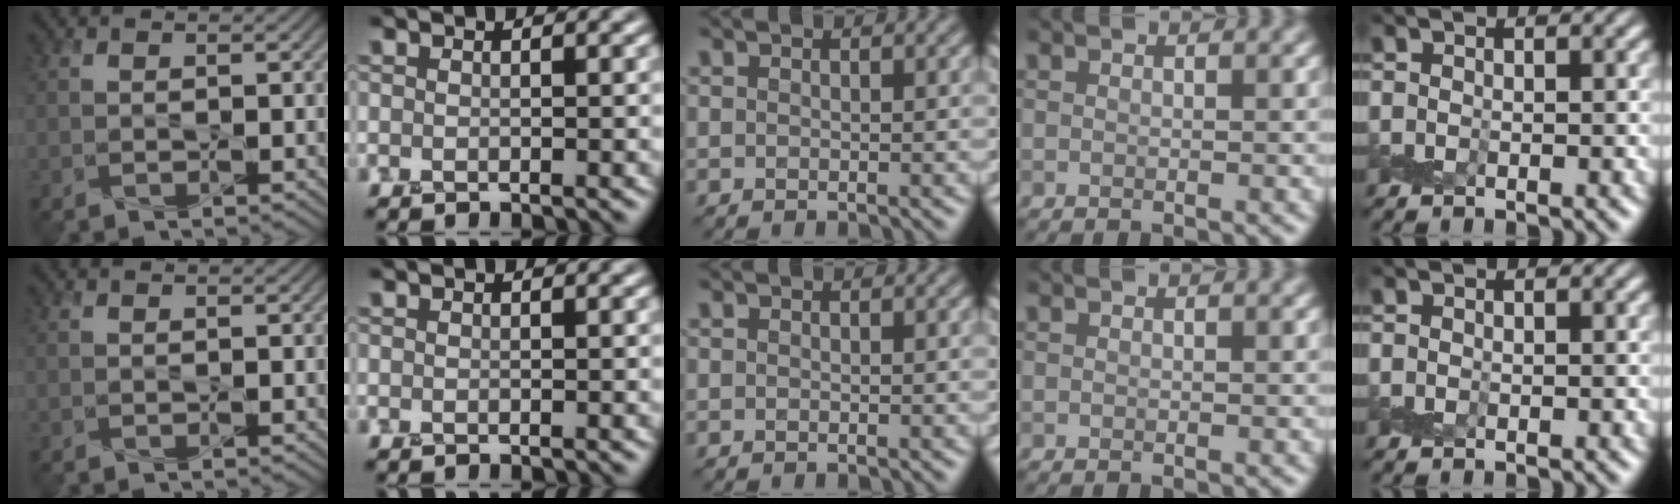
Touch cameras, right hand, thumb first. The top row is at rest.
{}